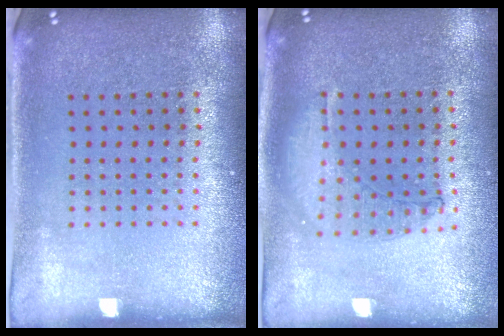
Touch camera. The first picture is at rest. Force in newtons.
{"total": 1.0, "press": 1.0, "slide": 0.1}